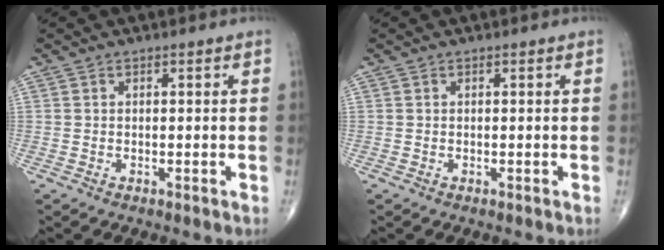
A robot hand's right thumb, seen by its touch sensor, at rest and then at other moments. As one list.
[{"total": 0.0}]